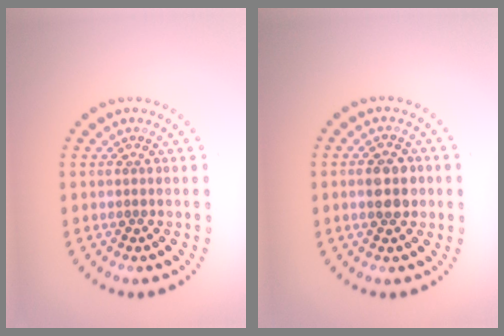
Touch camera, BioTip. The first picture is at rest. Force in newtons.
{"total": 2.9, "press": 2.9, "slide": 0.0}